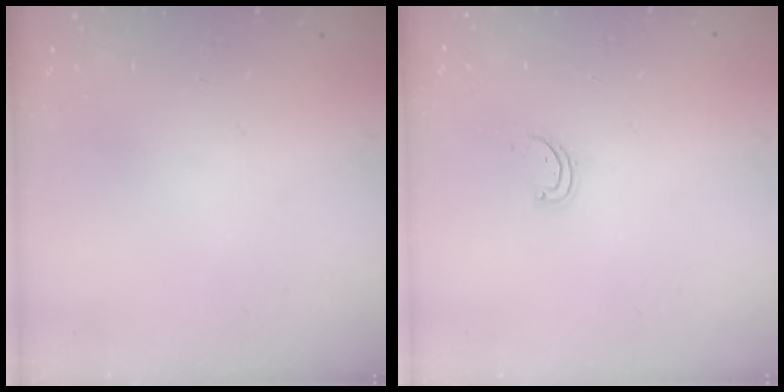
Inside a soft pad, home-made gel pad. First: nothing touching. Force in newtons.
{"total": 1.7, "press": 1.7, "slide": 0.3}